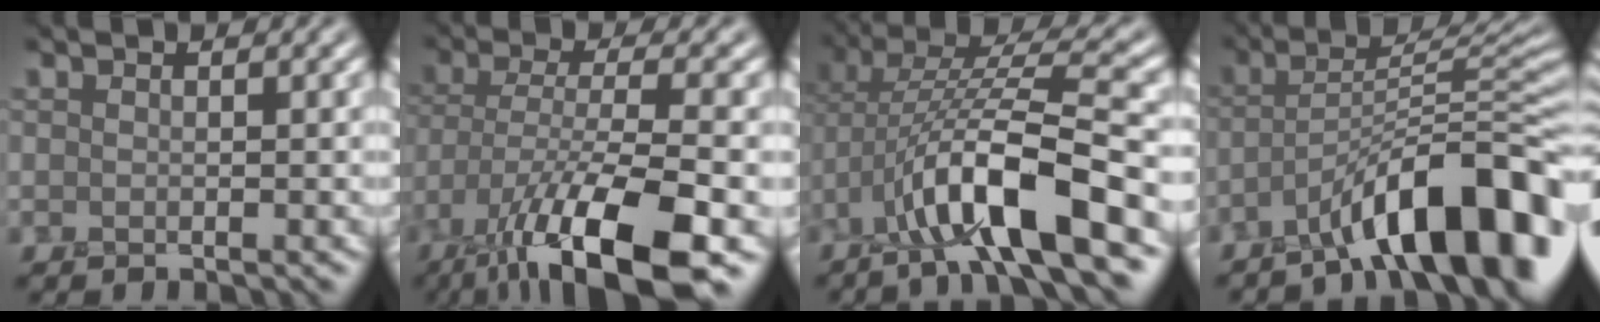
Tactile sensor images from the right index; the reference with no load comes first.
{"total": 11.7, "force": [-6.5, 3.5, 9.1], "torque": [-0.171, -0.020, -0.110]}
{"total": 10.1, "force": [-3.3, 3.1, 9.0], "torque": [-0.162, 0.013, -0.062]}
{"total": 11.3, "force": [-7.0, 2.6, 8.5], "torque": [-0.114, 0.024, -0.116]}